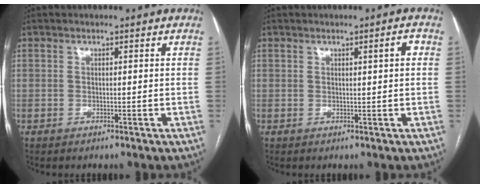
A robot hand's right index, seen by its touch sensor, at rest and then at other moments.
{"total": 1.6, "force": [0.4, 0.1, 1.6], "torque": [-0.021, 0.003, 0.006]}